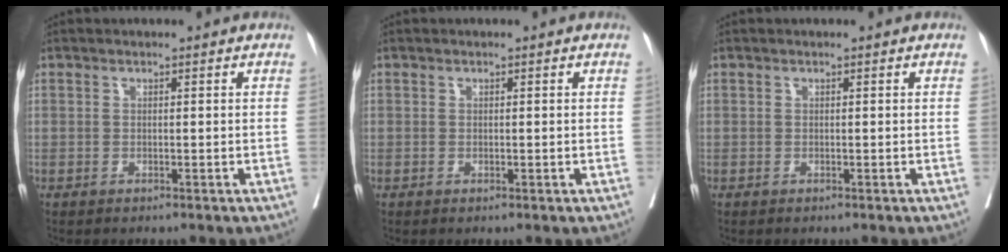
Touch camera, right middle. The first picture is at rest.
{"total": 0.0}
{"total": 0.0}